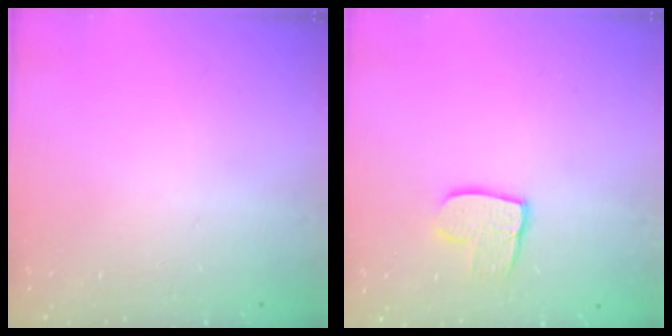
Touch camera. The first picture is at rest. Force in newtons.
{"total": 9.5, "press": 9.4, "slide": 0.8}